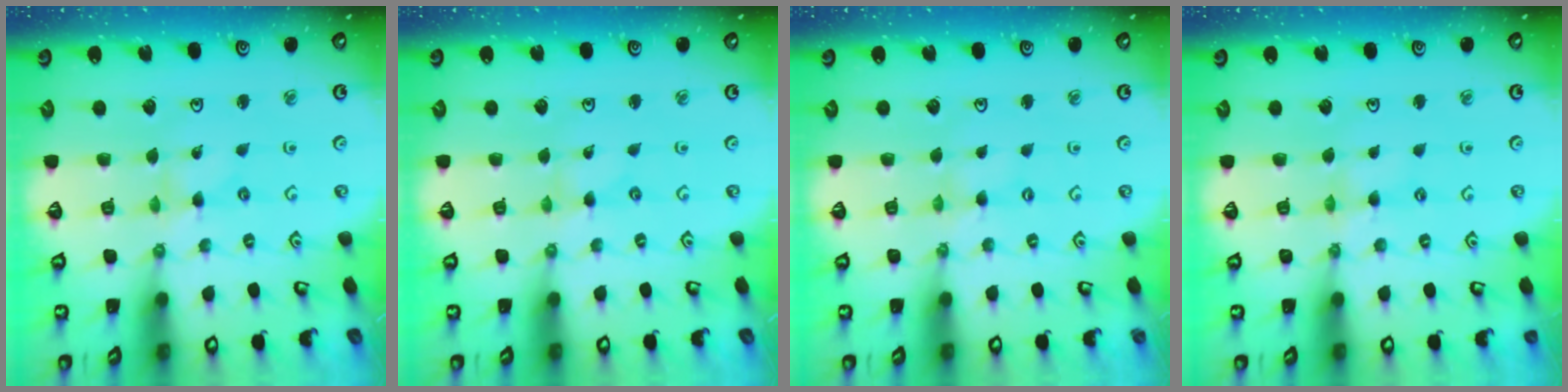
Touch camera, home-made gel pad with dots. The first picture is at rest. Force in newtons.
{"total": 0.0}
{"total": 1.3, "press": 1.3, "slide": 0.3}
{"total": 3.0, "press": 2.9, "slide": 0.4}